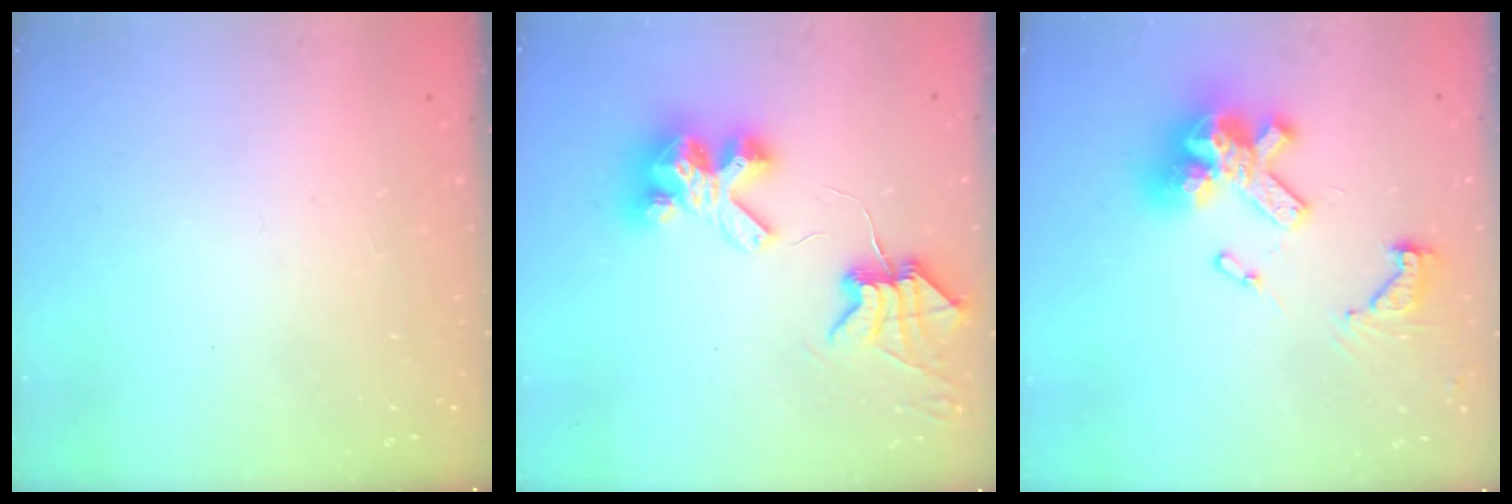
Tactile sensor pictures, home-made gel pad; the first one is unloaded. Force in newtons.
{"total": 8.9, "press": 8.9, "slide": 0.8}
{"total": 18.5, "press": 18.3, "slide": 2.4}